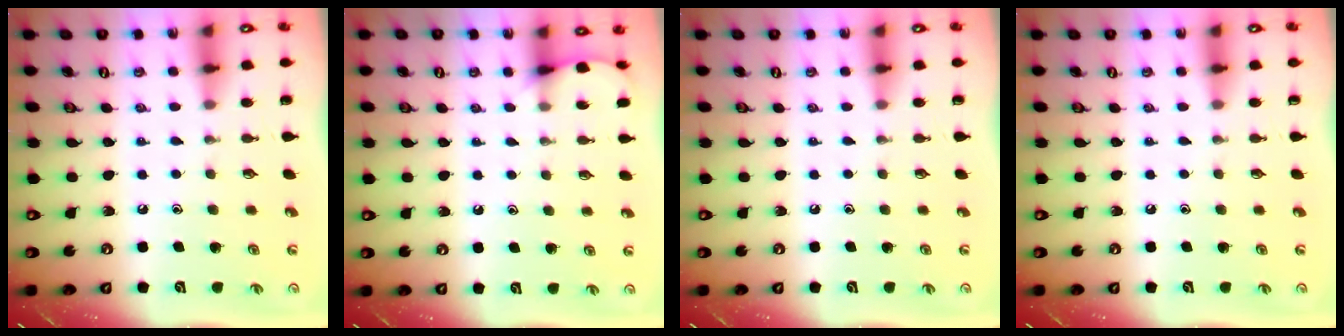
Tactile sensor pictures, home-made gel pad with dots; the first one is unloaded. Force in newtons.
{"total": 5.0, "press": 4.9, "slide": 0.5}
{"total": 0.0}
{"total": 0.0}